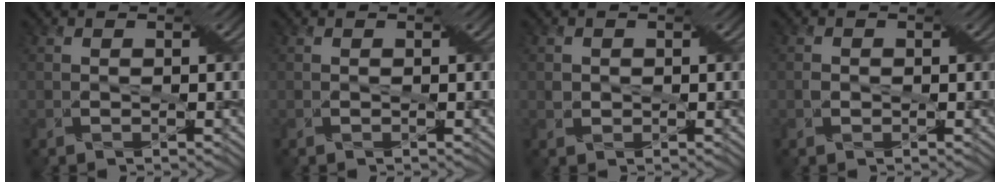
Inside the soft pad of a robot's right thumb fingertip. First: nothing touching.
{"total": 0.0}
{"total": 1.3, "force": [0.3, 1.2, 0.5], "torque": [-0.013, -0.001, 0.001]}
{"total": 0.6, "force": [-0.2, 0.5, 0.3], "torque": [-0.008, 0.000, -0.005]}